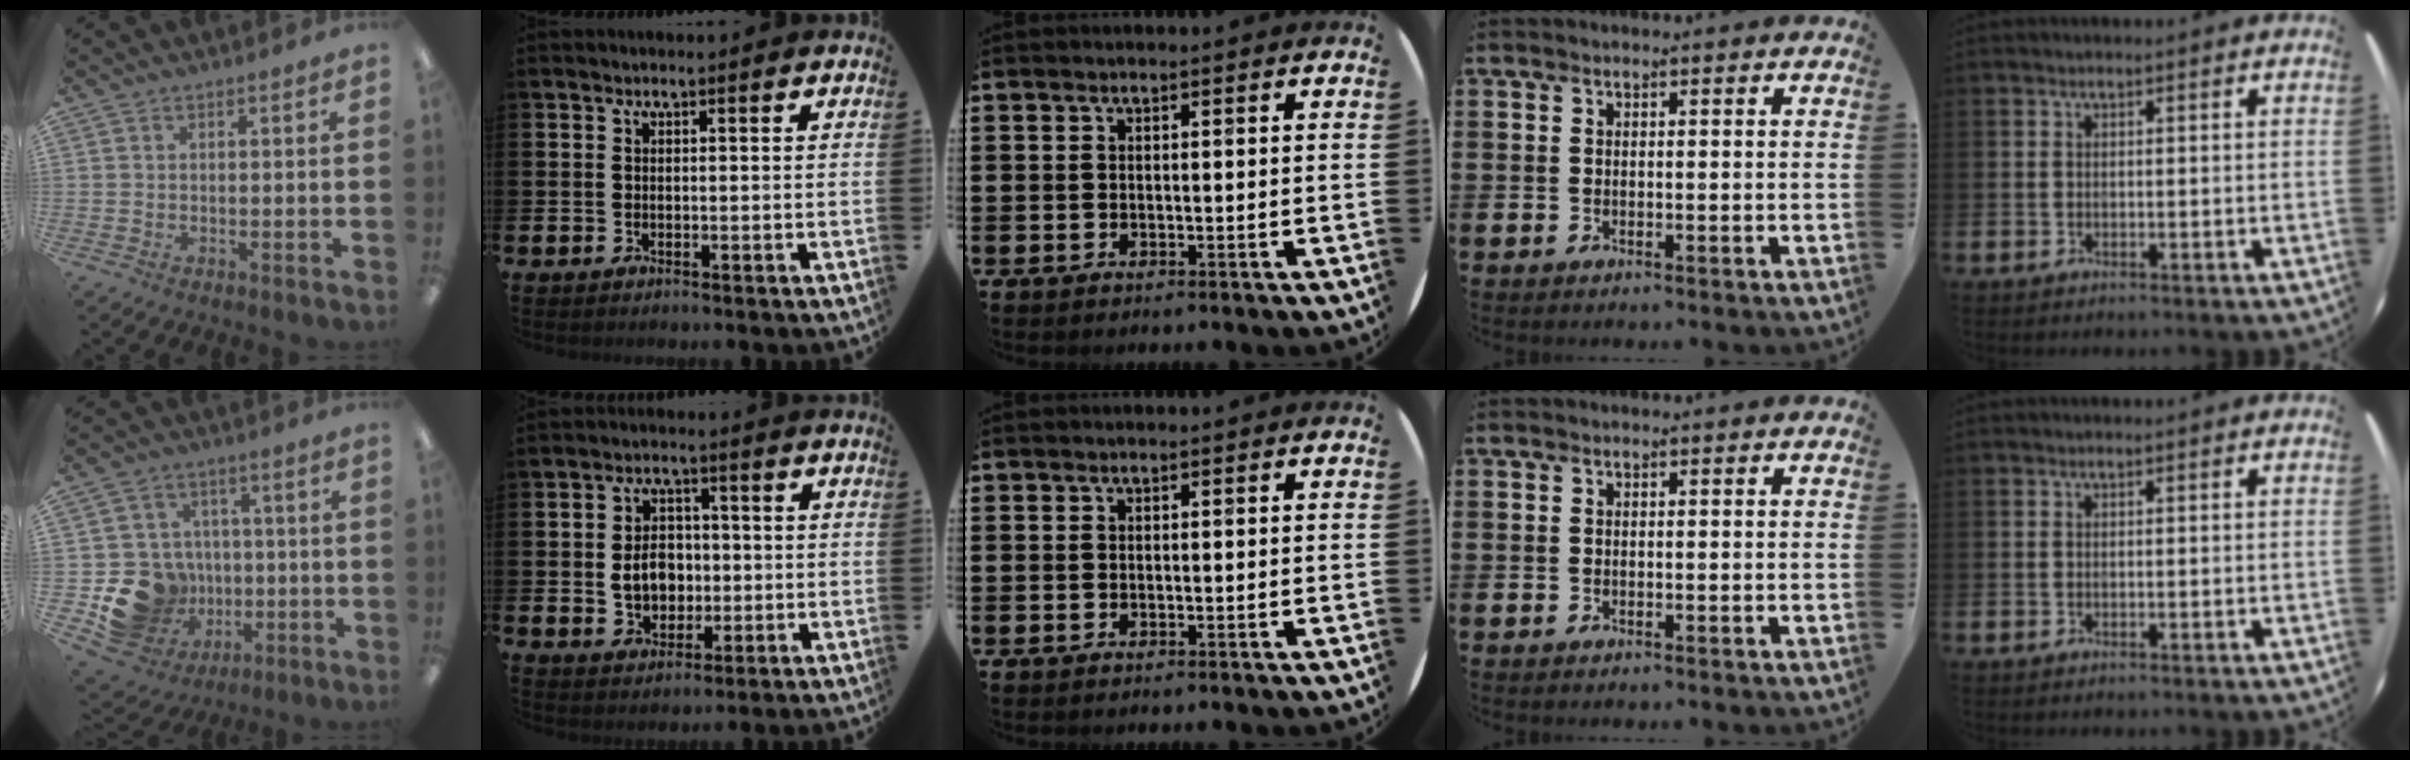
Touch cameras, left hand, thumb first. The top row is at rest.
{"thumb": {"total": 15.3, "force": [-4.1, 13.9, 5.0], "torque": [-0.105, 0.032, -0.042]}, "index": {"total": 5.5, "force": [-0.3, 4.4, 3.3], "torque": [-0.047, 0.005, -0.014]}}